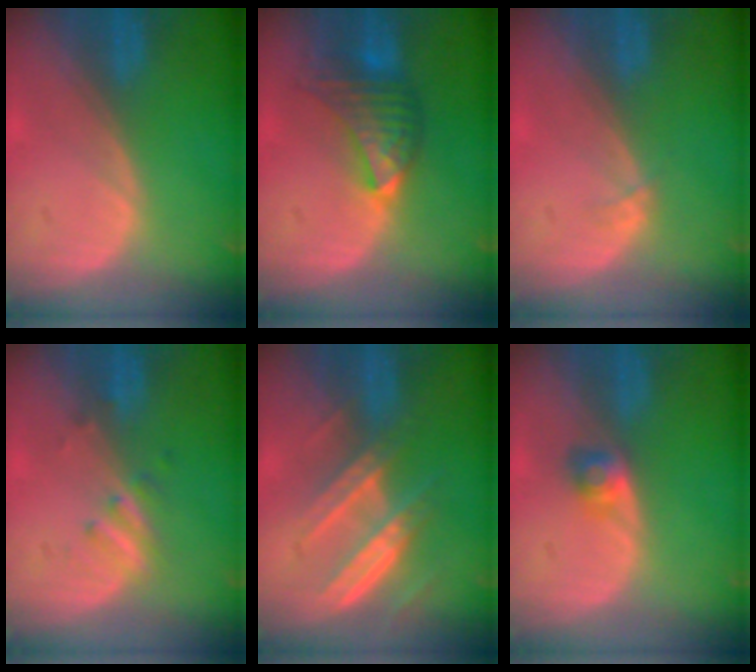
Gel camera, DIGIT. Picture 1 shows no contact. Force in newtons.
{"total": 7.0, "press": 6.9, "slide": 1.1}
{"total": 1.2, "press": 0.9, "slide": 0.7}
{"total": 2.8, "press": 2.6, "slide": 1.2}
{"total": 7.7, "press": 6.9, "slide": 3.5}
{"total": 2.6, "press": 2.4, "slide": 1.0}